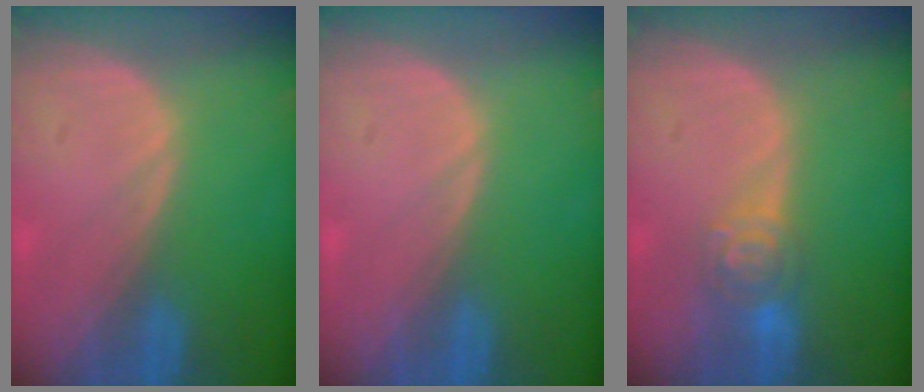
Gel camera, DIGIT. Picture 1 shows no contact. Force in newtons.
{"total": 0.0}
{"total": 4.7, "press": 4.2, "slide": 2.2}